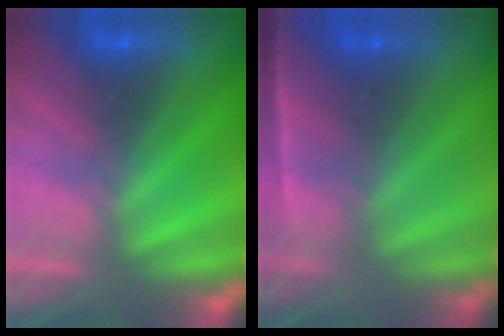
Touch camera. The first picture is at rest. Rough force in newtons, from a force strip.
{"total": 1.6}